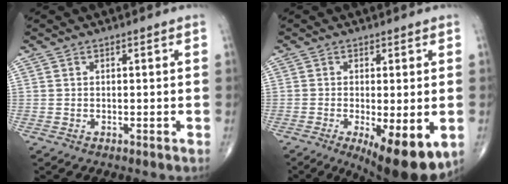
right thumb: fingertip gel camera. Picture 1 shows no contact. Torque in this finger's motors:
{"motor_torque": [0.10, 0.60, 0.36, -0.02, 0.08]}